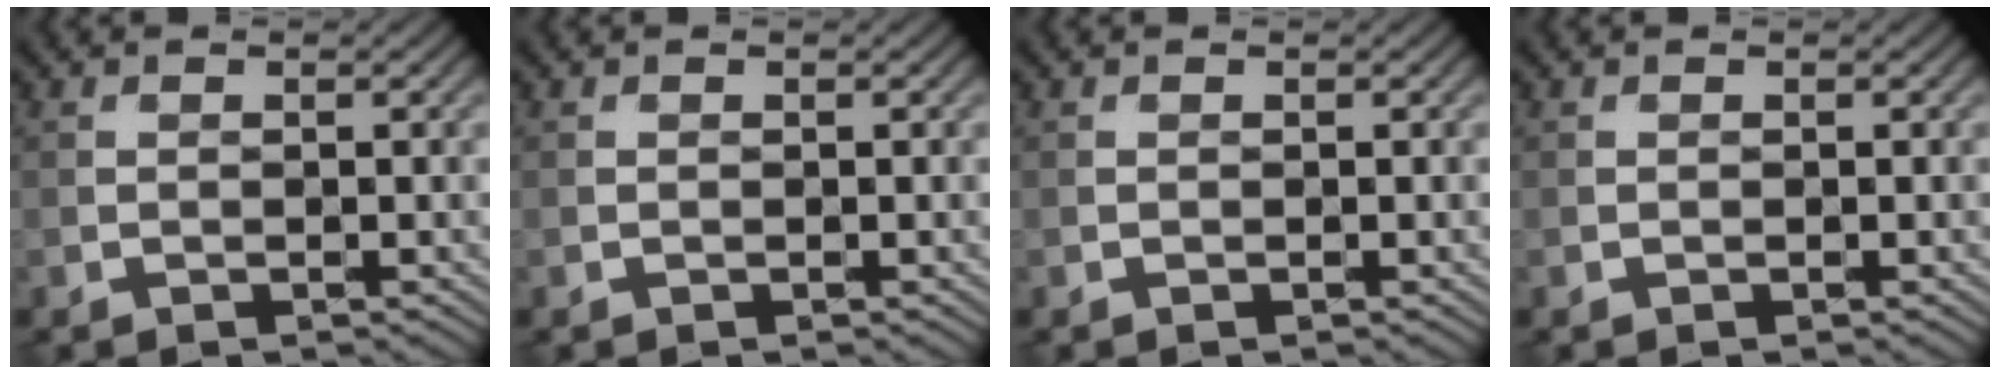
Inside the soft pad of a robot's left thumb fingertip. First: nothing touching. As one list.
[{"total": 0.0}, {"total": 0.0}, {"total": 0.0}]